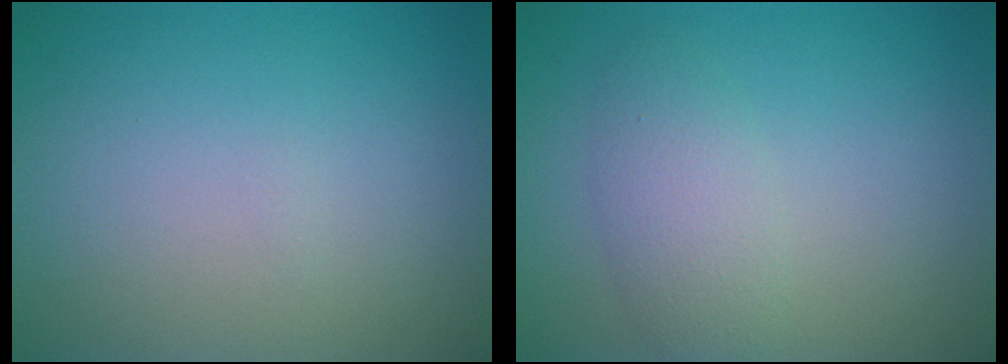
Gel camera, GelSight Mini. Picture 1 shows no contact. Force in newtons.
{"total": 2.8, "press": 2.8, "slide": 0.1}